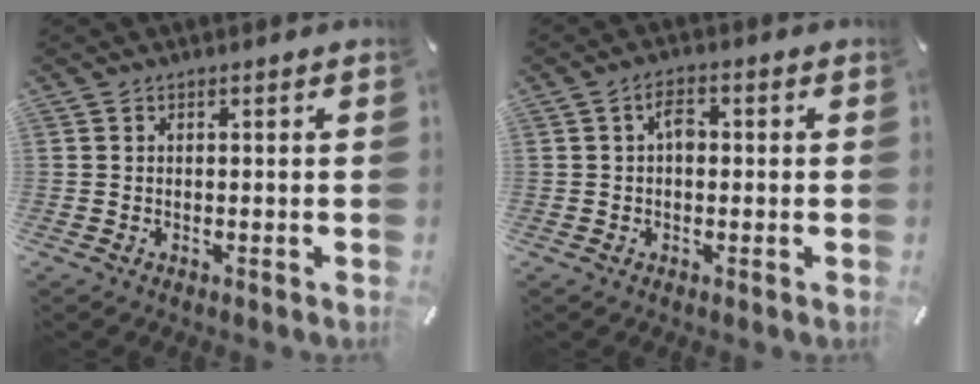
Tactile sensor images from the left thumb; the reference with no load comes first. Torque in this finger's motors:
{"motor_torque": [-0.05, -0.06, 0.13, 0.14, -0.01]}